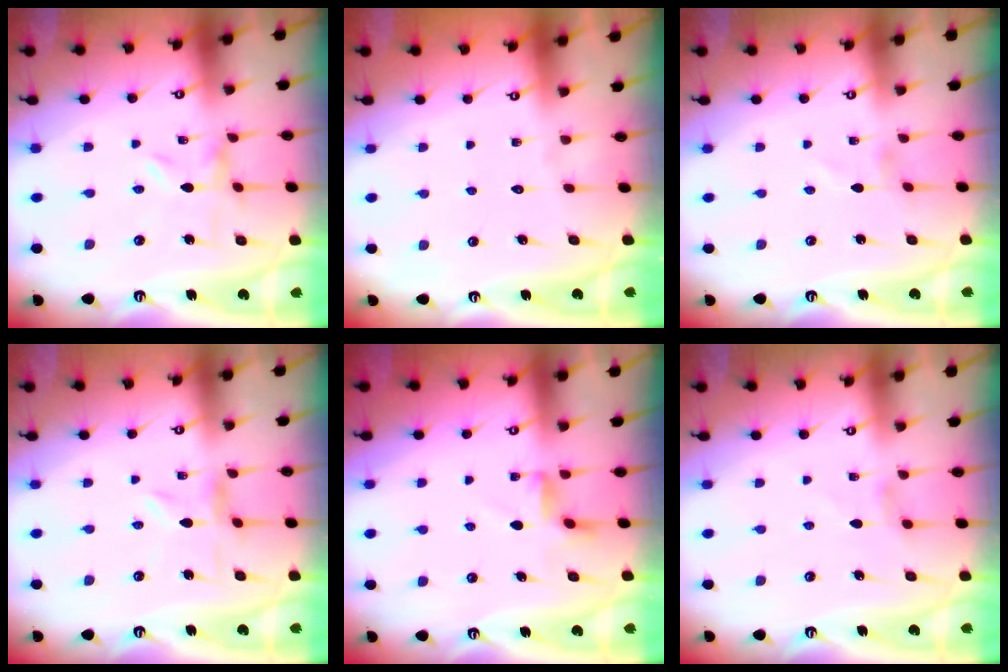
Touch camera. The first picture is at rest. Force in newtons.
{"total": 1.5, "press": 1.5, "slide": 0.1}
{"total": 0.0}
{"total": 1.5, "press": 1.5, "slide": 0.3}
{"total": 2.9, "press": 2.8, "slide": 0.5}
{"total": 1.0, "press": 1.0, "slide": 0.3}